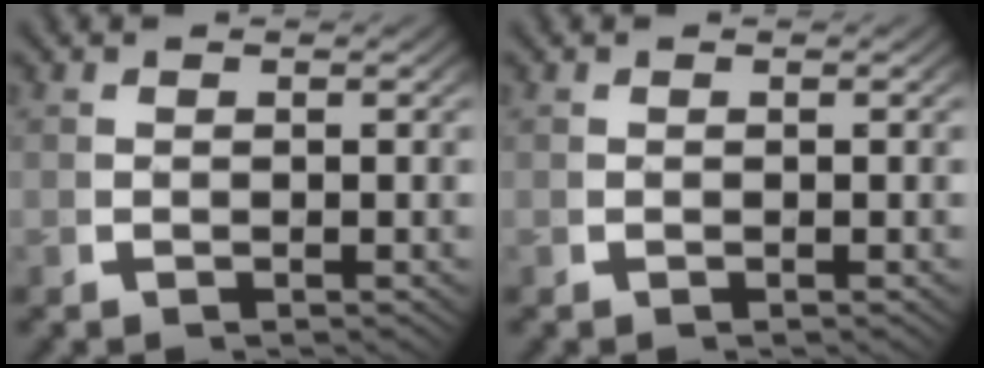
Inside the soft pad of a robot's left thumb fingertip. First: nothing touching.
{"total": 0.0}